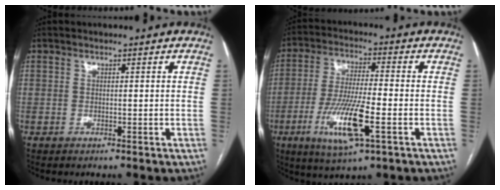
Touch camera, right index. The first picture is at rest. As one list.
[{"total": 12.0, "force": [-4.2, 1.5, 11.2], "torque": [-0.224, -0.019, -0.074]}]